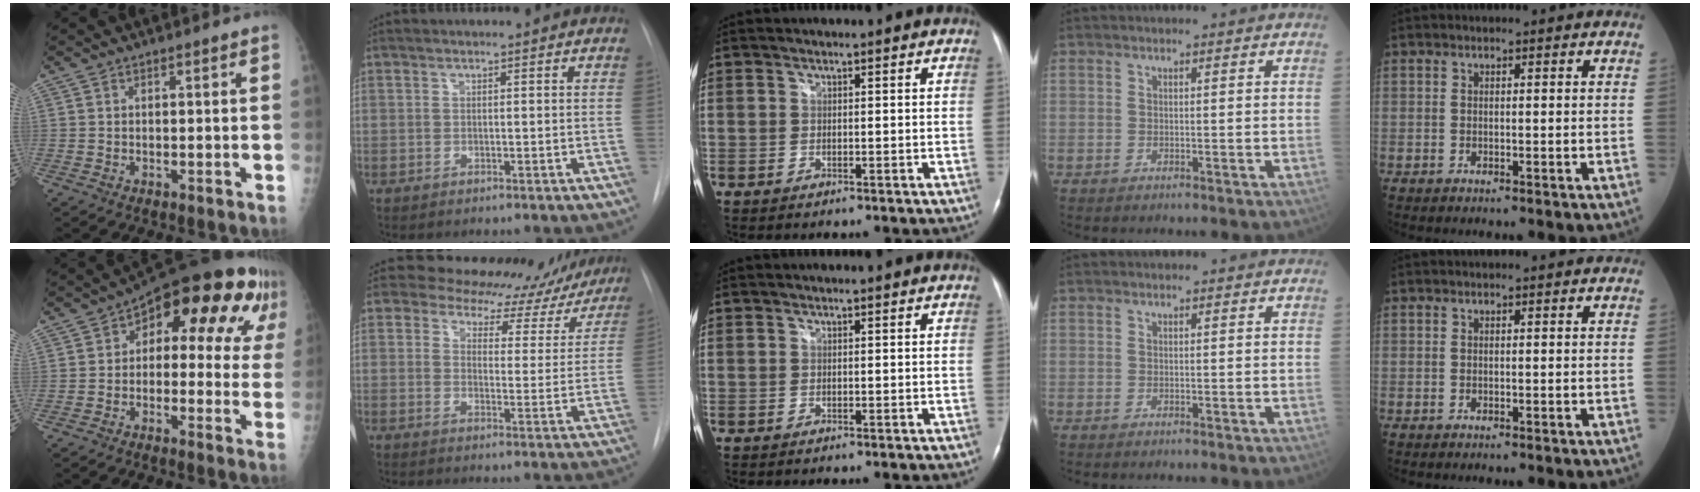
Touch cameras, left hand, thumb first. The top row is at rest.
{"thumb": {"total": 19.3, "force": [6.9, 10.6, 14.5], "torque": [-0.128, 0.026, 0.078]}, "index": {"total": 15.1, "force": [13.7, 5.8, 2.6], "torque": [-0.006, -0.023, 0.145]}}